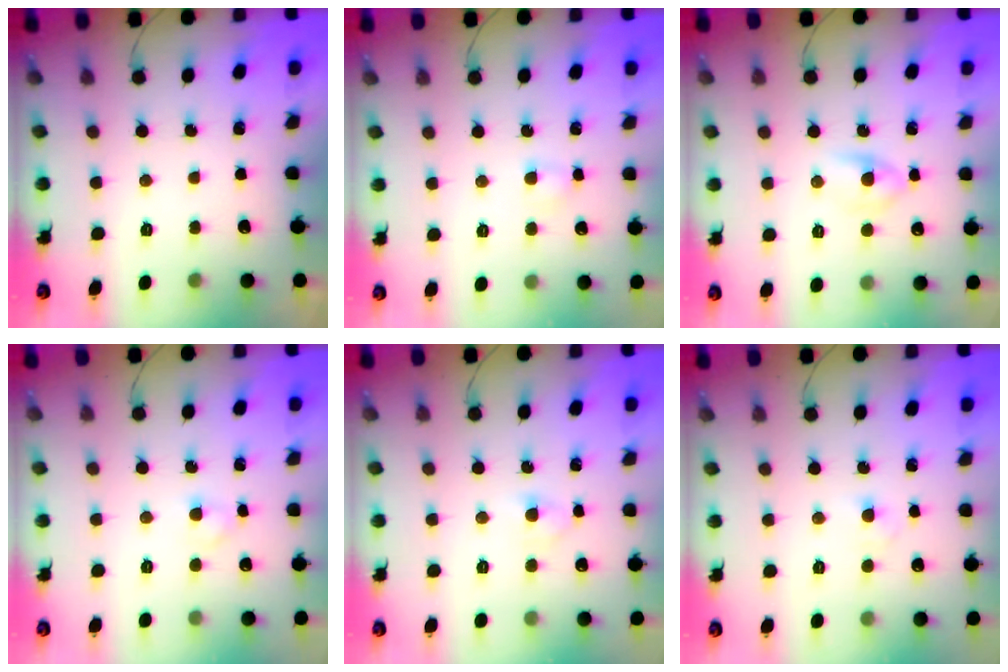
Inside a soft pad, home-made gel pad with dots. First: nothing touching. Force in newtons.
{"total": 2.9, "press": 2.8, "slide": 0.8}
{"total": 2.6, "press": 2.3, "slide": 1.1}
{"total": 2.1, "press": 1.9, "slide": 0.9}
{"total": 3.0, "press": 2.8, "slide": 1.0}
{"total": 2.4, "press": 2.3, "slide": 0.9}